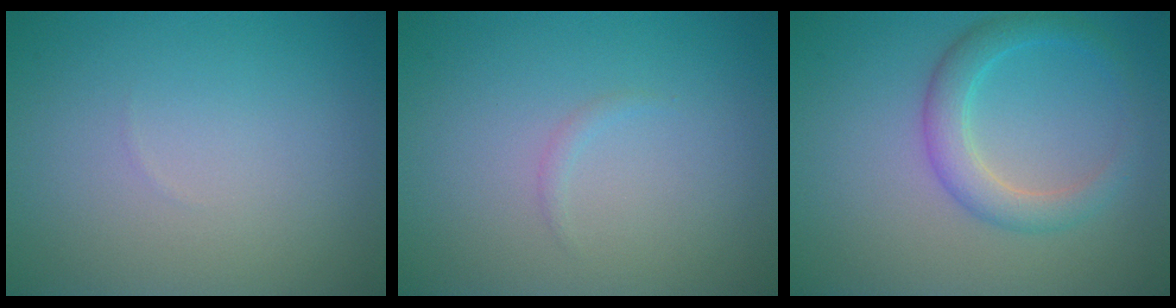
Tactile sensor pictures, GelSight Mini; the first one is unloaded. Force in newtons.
{"total": 0.5, "press": 0.5, "slide": 0.1}
{"total": 3.2, "press": 3.2, "slide": 0.1}